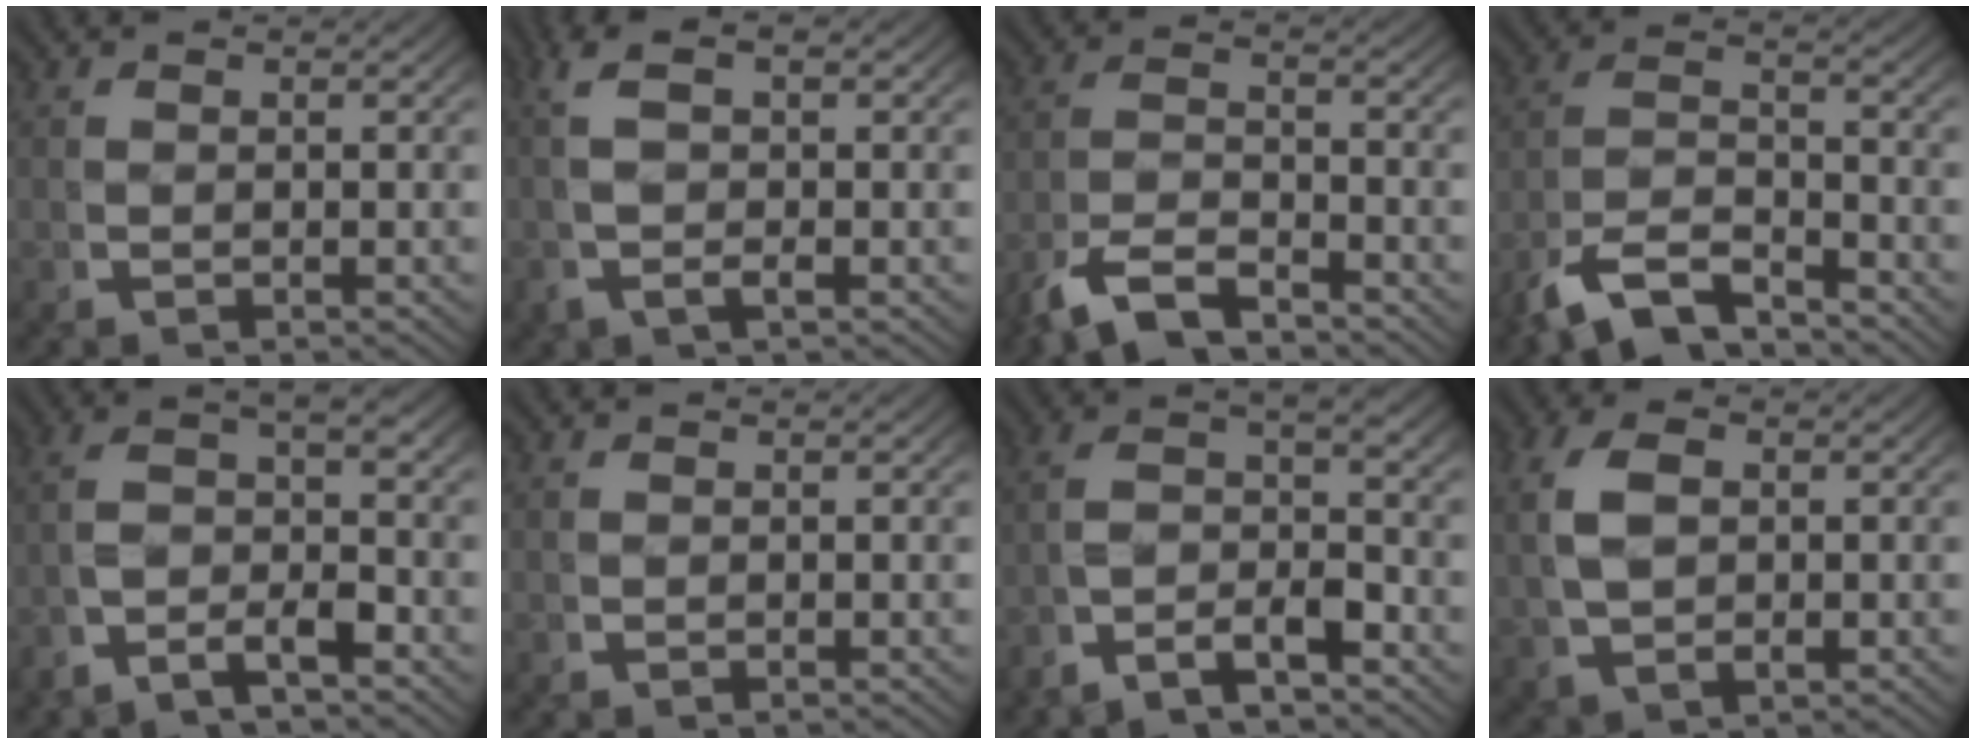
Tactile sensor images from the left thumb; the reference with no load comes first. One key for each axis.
{"total": 3.6, "fx": 0.8, "fy": 1.2, "fz": 3.3, "tx": -0.080, "ty": 0.003, "tz": 0.014}
{"total": 5.5, "fx": -3.5, "fy": 2.5, "fz": 3.4, "tx": -0.070, "ty": -0.014, "tz": -0.062}
{"total": 7.8, "fx": -4.2, "fy": 4.3, "fz": 4.9, "tx": -0.104, "ty": -0.031, "tz": -0.066}
{"total": 5.5, "fx": -0.8, "fy": 2.6, "fz": 4.8, "tx": -0.097, "ty": -0.006, "tz": -0.019}
{"total": 0.0}
{"total": 6.5, "fx": -1.4, "fy": 3.6, "fz": 5.3, "tx": -0.105, "ty": -0.013, "tz": -0.028}
{"total": 4.8, "fx": 0.9, "fy": 3.0, "fz": 3.5, "tx": -0.082, "ty": -0.002, "tz": 0.024}